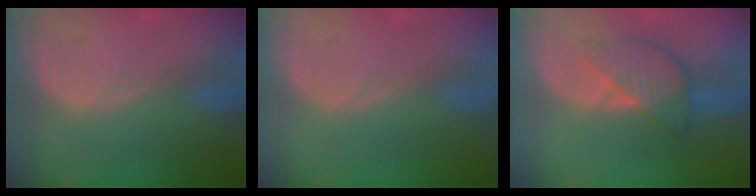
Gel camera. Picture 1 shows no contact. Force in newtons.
{"total": 0.0}
{"total": 6.3, "press": 6.3, "slide": 0.3}